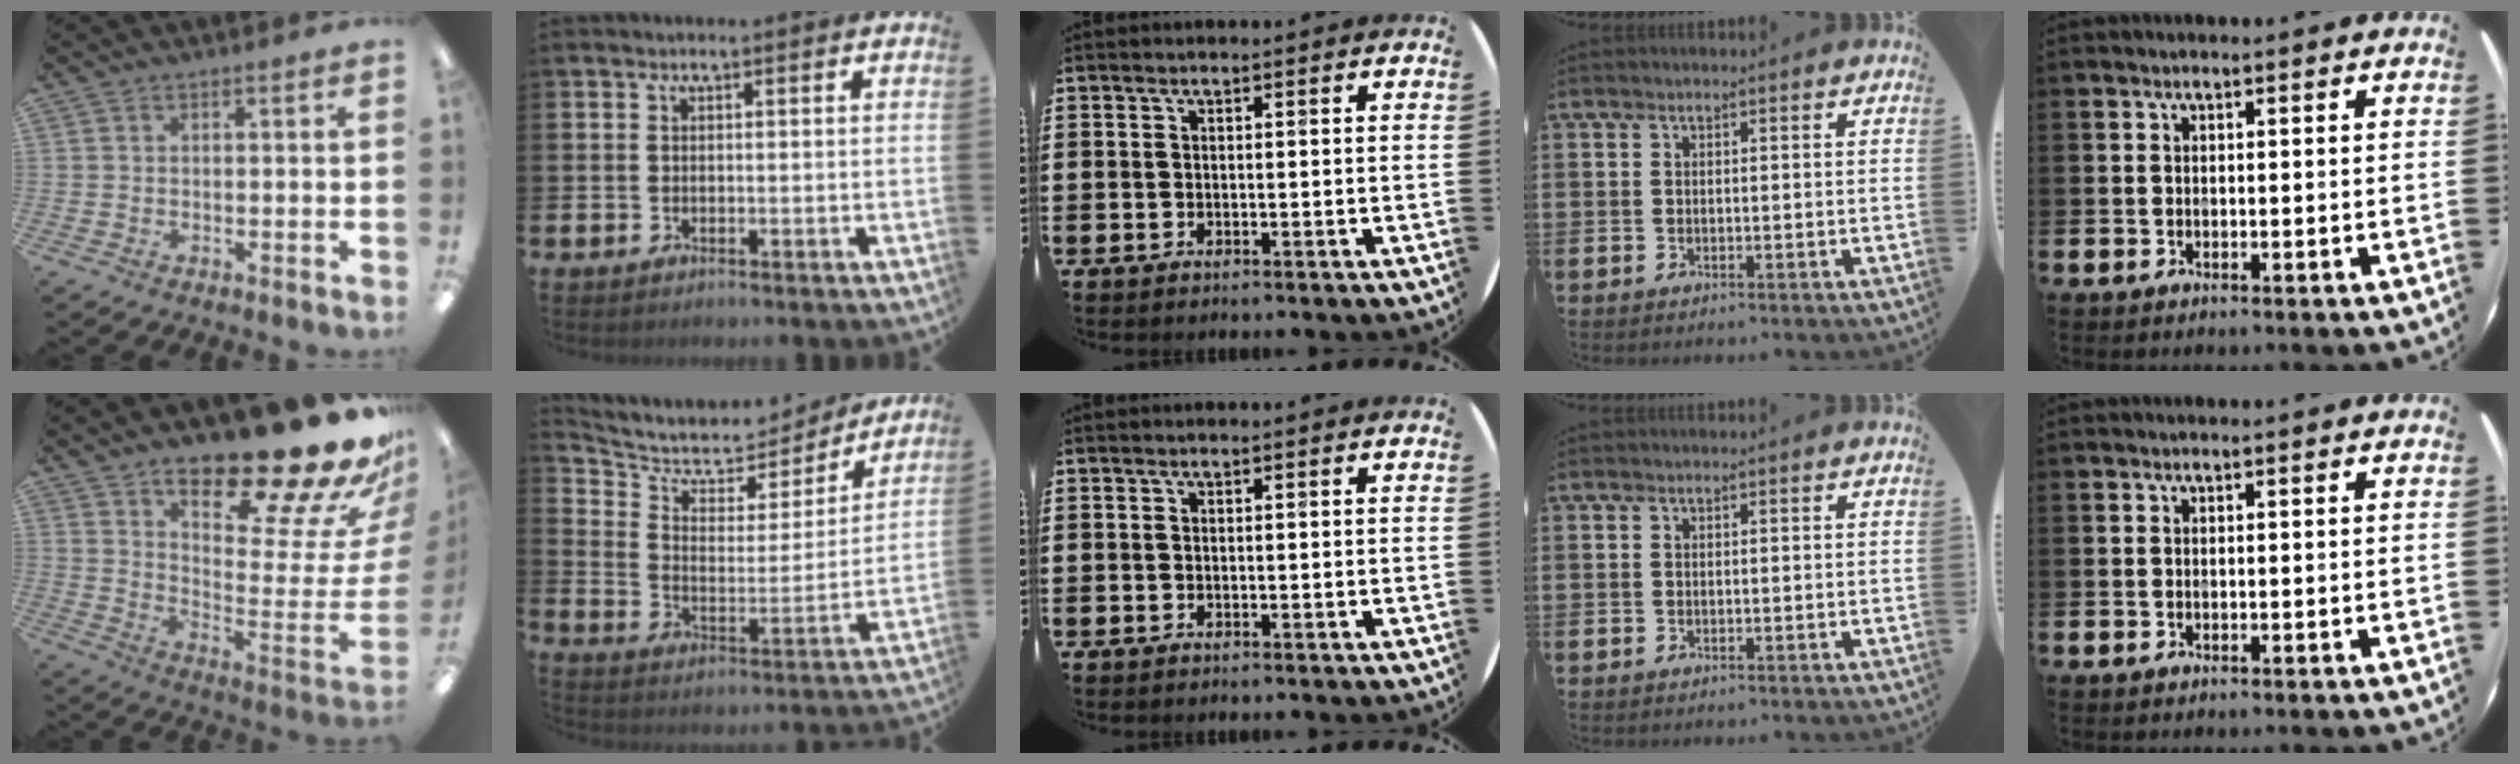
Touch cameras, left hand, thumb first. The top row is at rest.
{"thumb": {"total": 23.8, "force": [19.4, 5.1, 12.9], "torque": [-0.164, -0.151, 0.306]}, "index": {"total": 6.8, "force": [6.0, 2.9, 1.5], "torque": [-0.063, -0.050, 0.098]}}